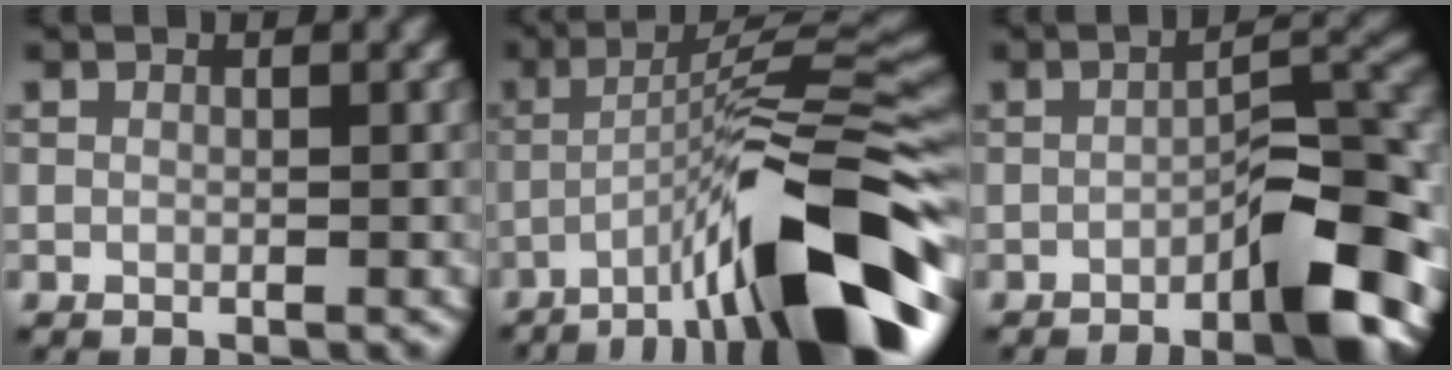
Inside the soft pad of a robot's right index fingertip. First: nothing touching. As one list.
[{"total": 14.7, "force": [-7.8, 3.0, 12.0], "torque": [-0.186, 0.016, -0.122]}, {"total": 8.8, "force": [-4.1, 2.2, 7.5], "torque": [-0.093, 0.018, -0.064]}]